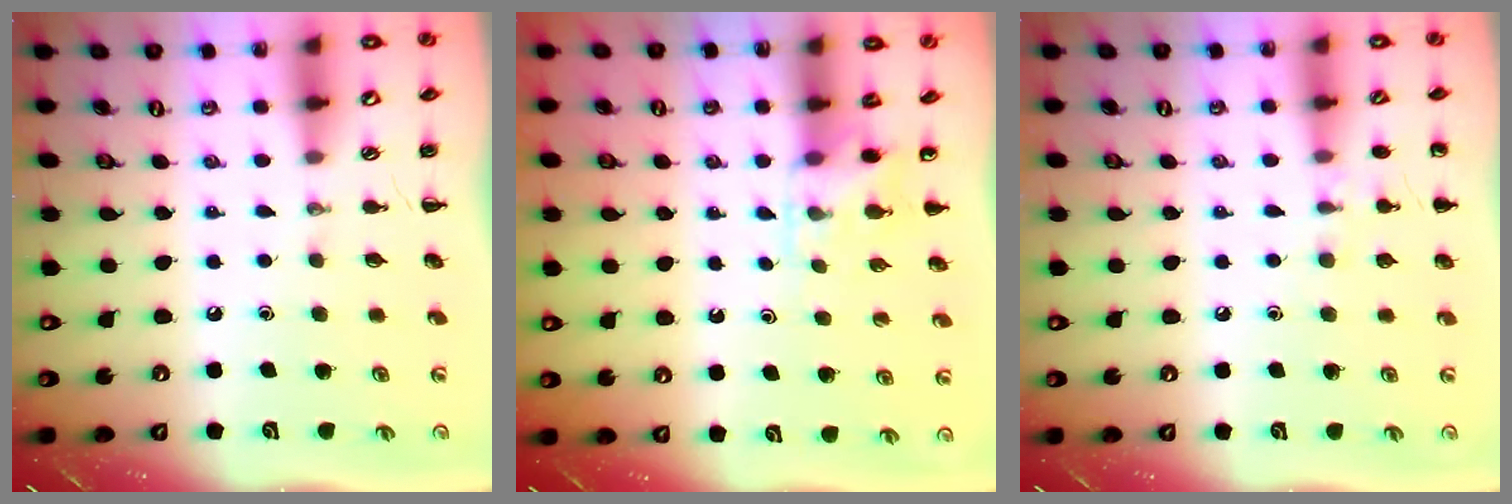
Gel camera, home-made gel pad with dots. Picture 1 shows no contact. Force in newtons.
{"total": 4.2, "press": 3.9, "slide": 1.5}
{"total": 6.1, "press": 5.8, "slide": 1.9}